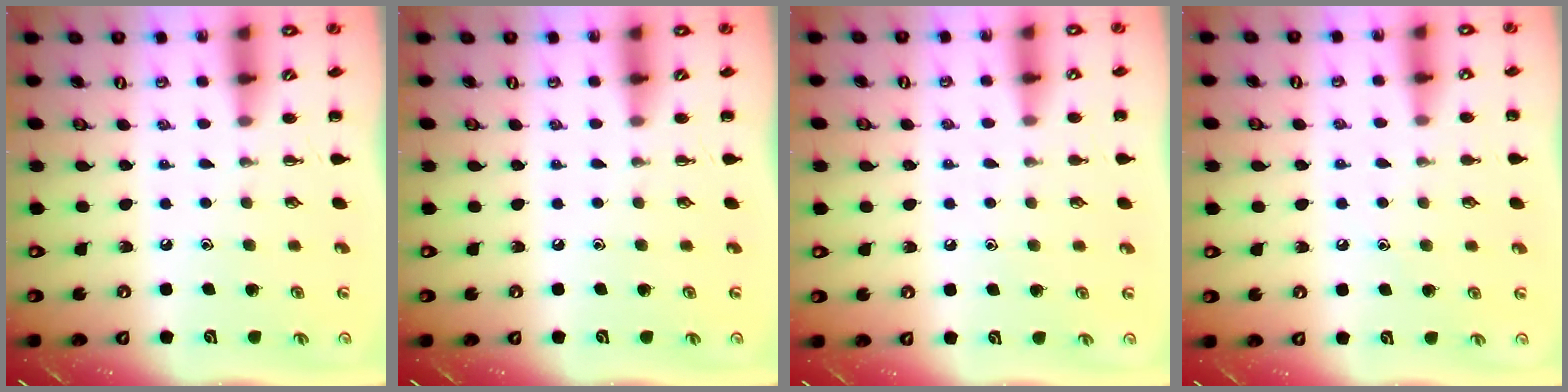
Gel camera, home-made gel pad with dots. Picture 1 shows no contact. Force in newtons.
{"total": 0.0}
{"total": 4.9, "press": 4.7, "slide": 1.5}
{"total": 5.9, "press": 5.6, "slide": 1.7}